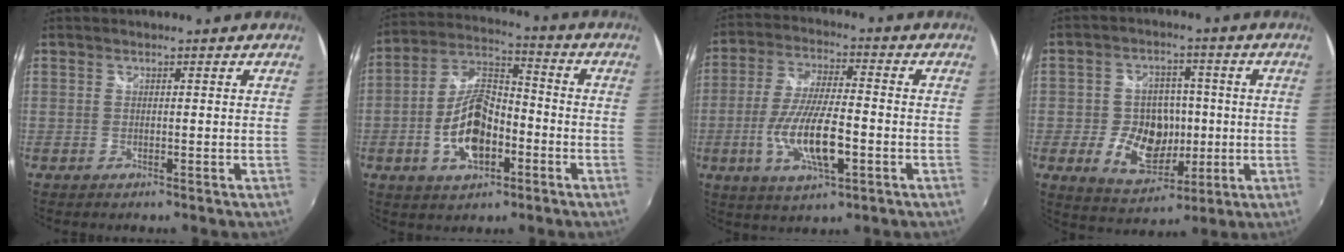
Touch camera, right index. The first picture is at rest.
{"total": 12.5, "force": [-4.3, 6.4, 9.8], "torque": [-0.199, 0.018, -0.072]}
{"total": 13.0, "force": [-3.8, 3.7, 11.8], "torque": [-0.237, -0.011, -0.069]}
{"total": 11.6, "force": [-2.4, 9.0, 6.9], "torque": [-0.153, 0.009, -0.028]}